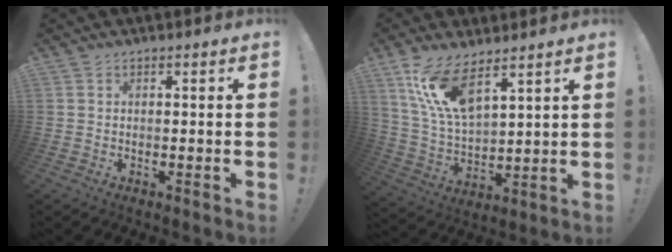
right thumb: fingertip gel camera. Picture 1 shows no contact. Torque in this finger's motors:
{"motor_torque": [1.59, 1.65, 0.76, 0.76, 0.08]}